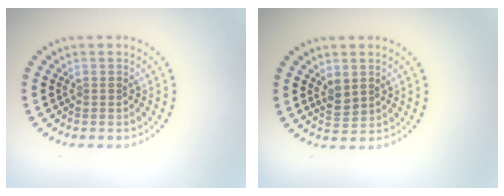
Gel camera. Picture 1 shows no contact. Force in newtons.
{"total": 1.6, "press": 1.6, "slide": 0.5}